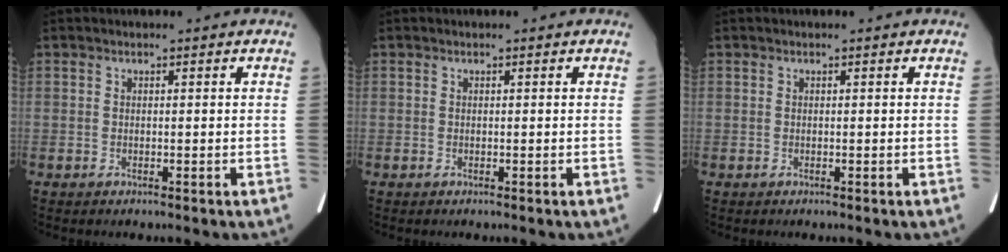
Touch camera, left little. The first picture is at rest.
{"total": 0.0}
{"total": 0.0}